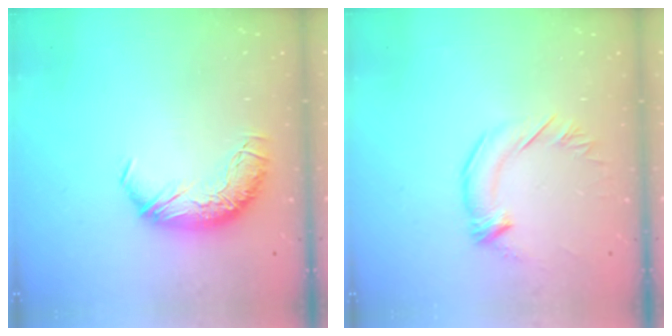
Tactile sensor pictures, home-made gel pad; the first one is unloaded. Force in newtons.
{"total": 2.1, "press": 2.0, "slide": 0.5}